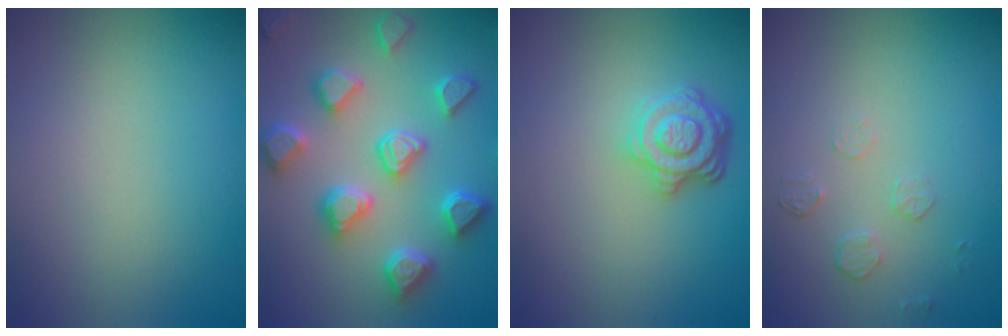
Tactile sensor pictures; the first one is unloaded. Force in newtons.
{"total": 6.5, "press": 6.0, "slide": 2.4}
{"total": 4.2, "press": 3.3, "slide": 2.7}
{"total": 1.5, "press": 0.8, "slide": 1.3}